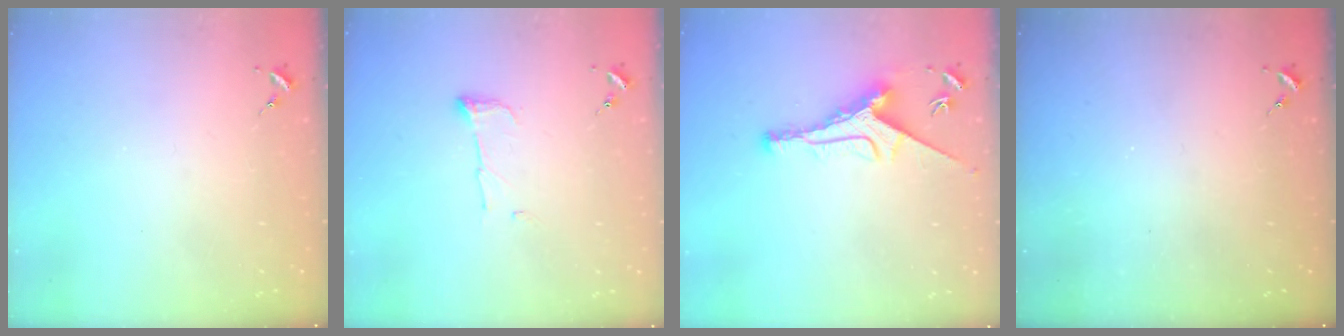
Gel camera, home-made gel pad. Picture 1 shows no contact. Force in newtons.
{"total": 6.1, "press": 6.1, "slide": 0.8}
{"total": 9.6, "press": 9.6, "slide": 0.3}
{"total": 0.0}